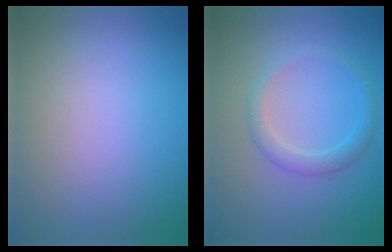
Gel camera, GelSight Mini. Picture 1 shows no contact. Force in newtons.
{"total": 2.1, "press": 2.1, "slide": 0.0}